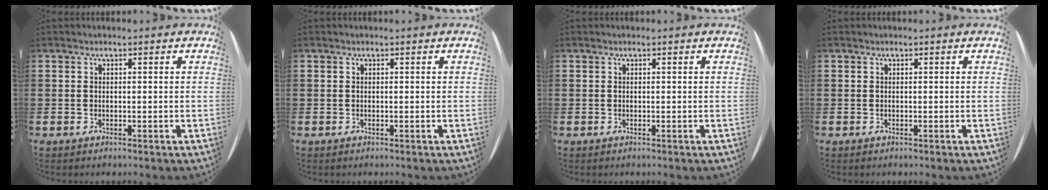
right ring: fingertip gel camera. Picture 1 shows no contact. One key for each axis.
{"total": 0.0}
{"total": 0.0}
{"total": 0.0}